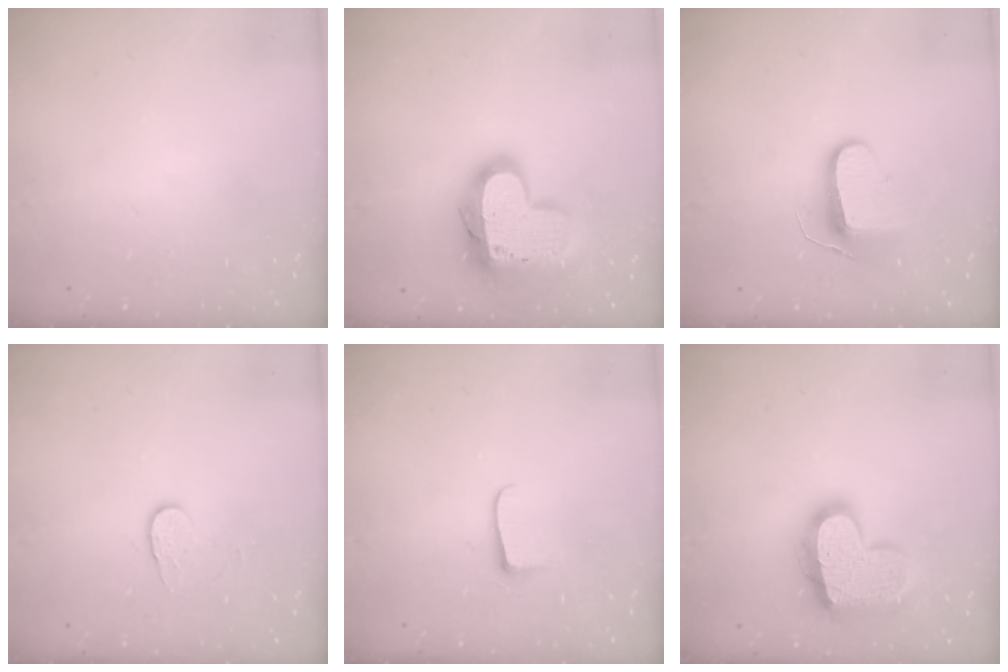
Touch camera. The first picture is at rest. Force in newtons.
{"total": 20.4, "press": 20.3, "slide": 1.6}
{"total": 9.5, "press": 9.5, "slide": 0.3}
{"total": 4.3, "press": 4.3, "slide": 0.4}
{"total": 4.9, "press": 4.8, "slide": 0.6}
{"total": 20.3, "press": 20.3, "slide": 1.4}